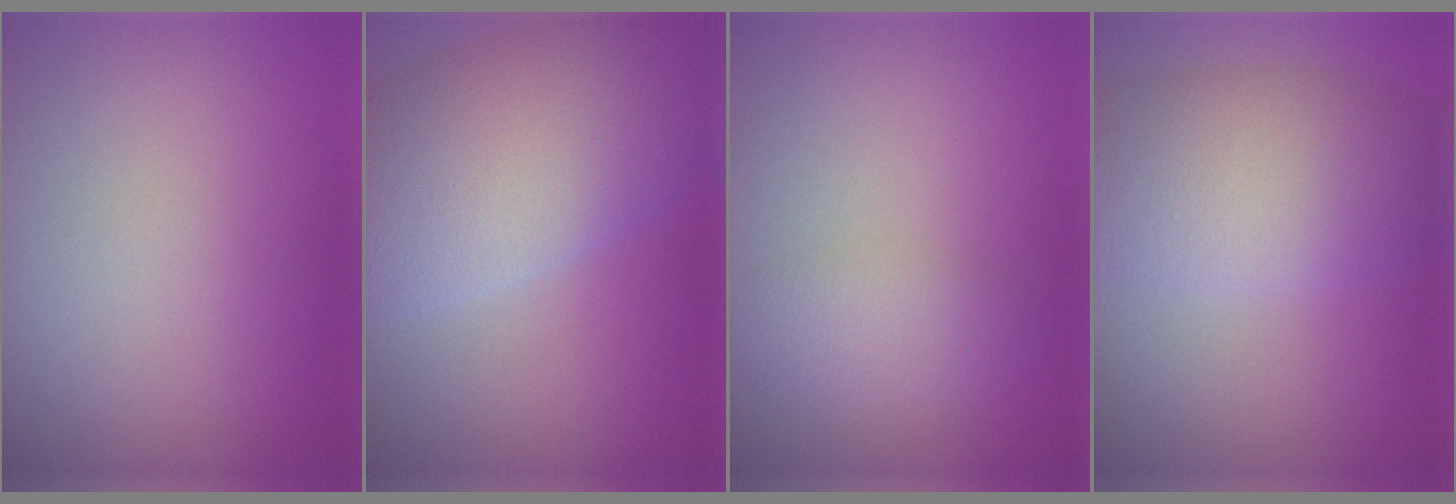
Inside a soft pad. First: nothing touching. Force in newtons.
{"total": 12.2, "press": 12.2, "slide": 0.7}
{"total": 2.2, "press": 2.2, "slide": 0.1}
{"total": 8.4, "press": 8.4, "slide": 0.6}